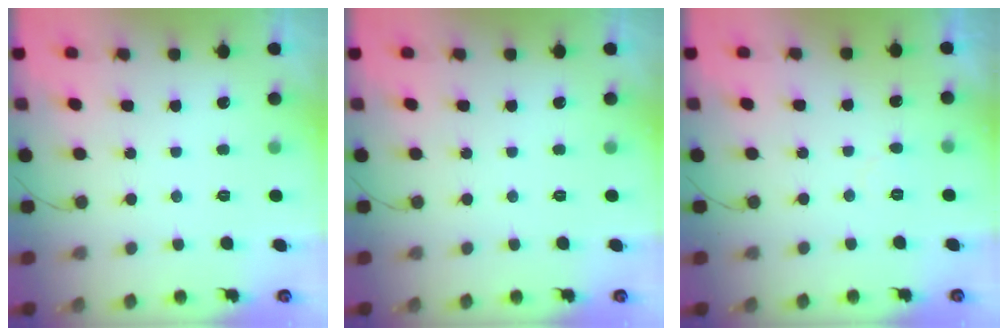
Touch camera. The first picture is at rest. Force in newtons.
{"total": 0.0}
{"total": 3.1, "press": 3.1, "slide": 0.2}